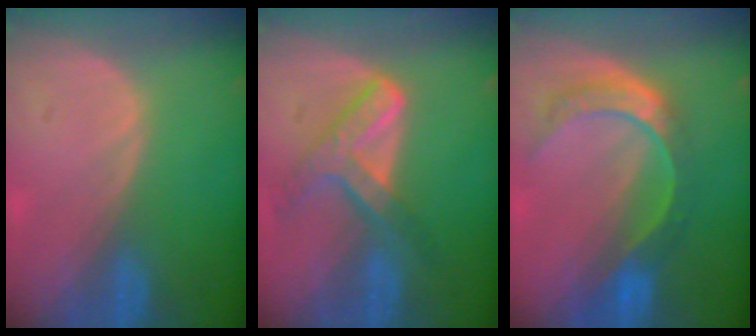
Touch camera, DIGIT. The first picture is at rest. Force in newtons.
{"total": 7.2, "press": 6.2, "slide": 3.8}
{"total": 8.5, "press": 7.2, "slide": 4.6}